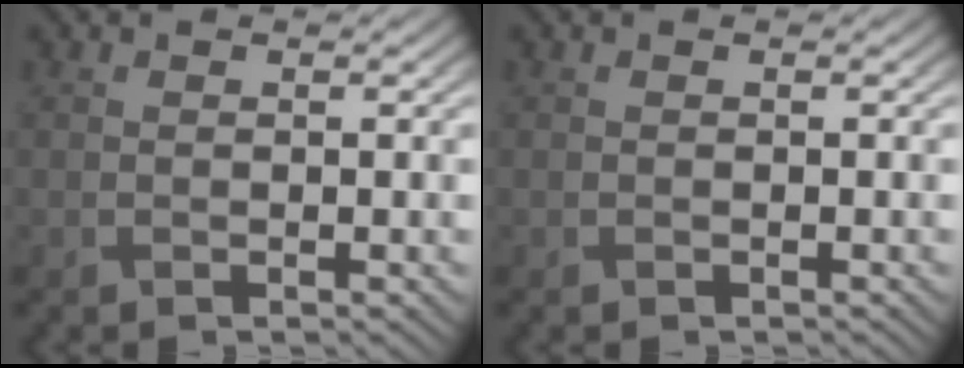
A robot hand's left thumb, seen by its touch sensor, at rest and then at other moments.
{"total": 0.0}